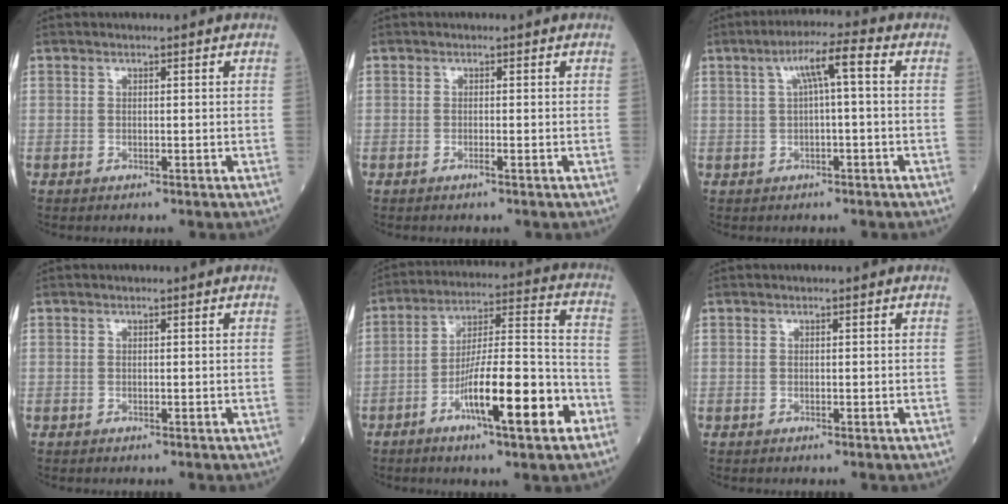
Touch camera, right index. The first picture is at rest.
{"total": 0.7, "force": [-0.4, -0.1, 0.5], "torque": [-0.012, 0.000, -0.007]}
{"total": 5.5, "force": [1.2, 0.3, 5.4], "torque": [-0.095, 0.020, 0.020]}
{"total": 0.0}
{"total": 16.2, "force": [-7.3, 1.8, 14.4], "torque": [-0.242, 0.001, -0.117]}
{"total": 0.0}